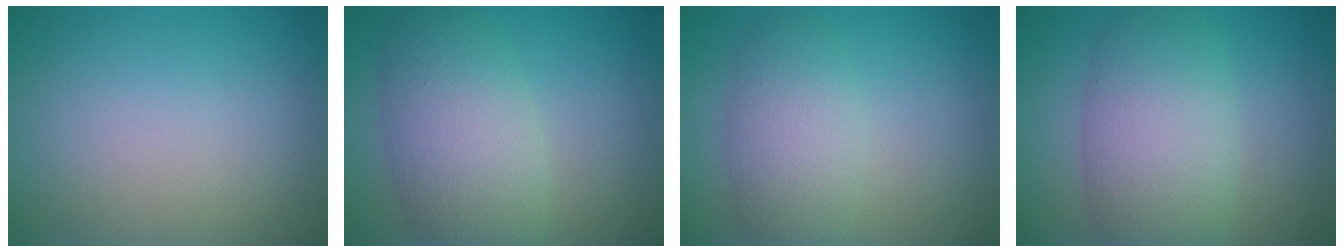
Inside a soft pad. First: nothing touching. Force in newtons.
{"total": 7.0, "press": 7.0, "slide": 0.2}
{"total": 4.5, "press": 4.5, "slide": 0.2}
{"total": 7.4, "press": 7.4, "slide": 0.4}